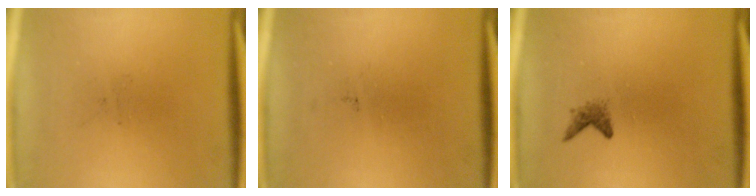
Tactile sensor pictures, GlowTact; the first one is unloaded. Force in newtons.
{"total": 0.0}
{"total": 1.2}